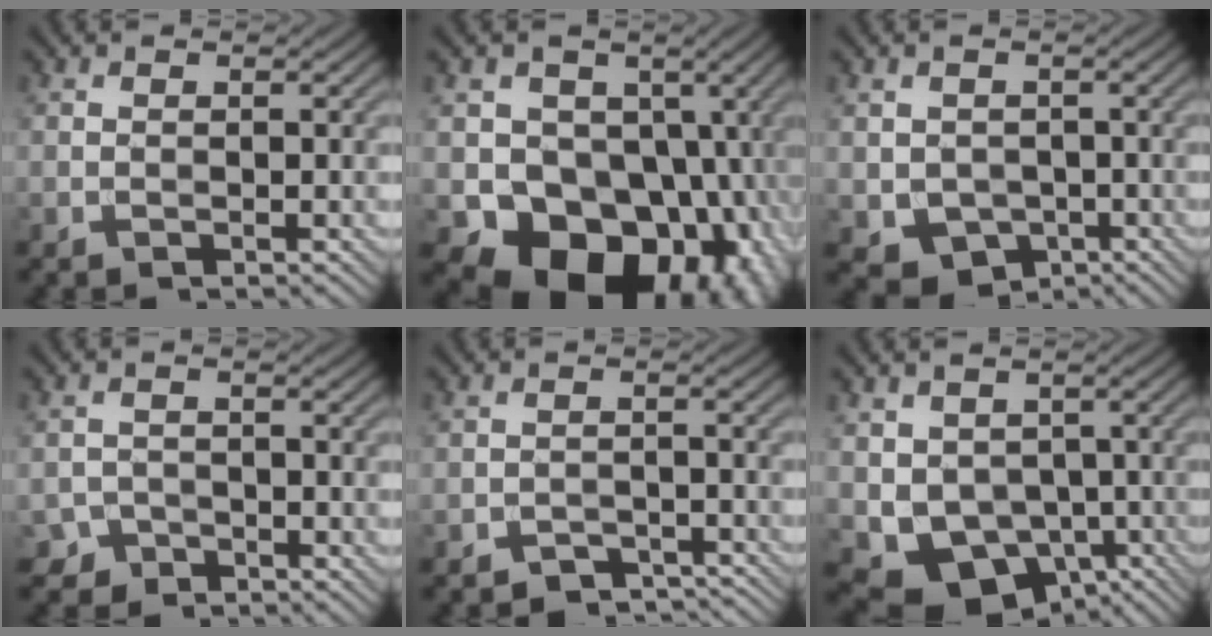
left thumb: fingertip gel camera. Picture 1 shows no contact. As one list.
[{"total": 14.0, "force": [-4.0, 10.7, 8.1], "torque": [-0.089, -0.039, -0.065]}, {"total": 4.5, "force": [-1.3, 3.8, 2.0], "torque": [-0.054, -0.022, -0.022]}, {"total": 2.5, "force": [-1.9, 1.6, 0.0], "torque": [0.008, 0.007, -0.040]}, {"total": 3.8, "force": [-3.4, 1.3, 1.1], "torque": [-0.012, 0.001, -0.054]}, {"total": 8.4, "force": [-1.6, 7.0, 4.4], "torque": [-0.090, -0.045, -0.013]}]